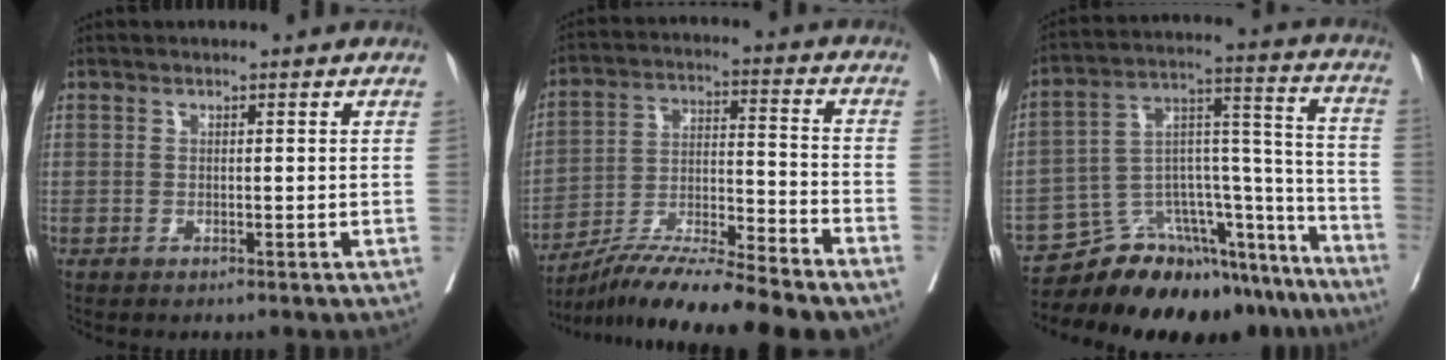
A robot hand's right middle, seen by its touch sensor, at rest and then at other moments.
{"total": 15.7, "force": [-13.5, -0.6, 7.8], "torque": [-0.138, -0.013, -0.237]}
{"total": 23.4, "force": [-20.8, 6.9, 8.2], "torque": [-0.085, 0.047, -0.309]}